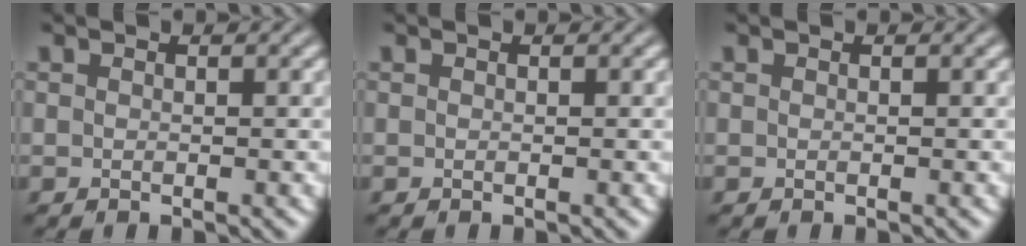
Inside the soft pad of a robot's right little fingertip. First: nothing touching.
{"total": 0.0}
{"total": 0.0}